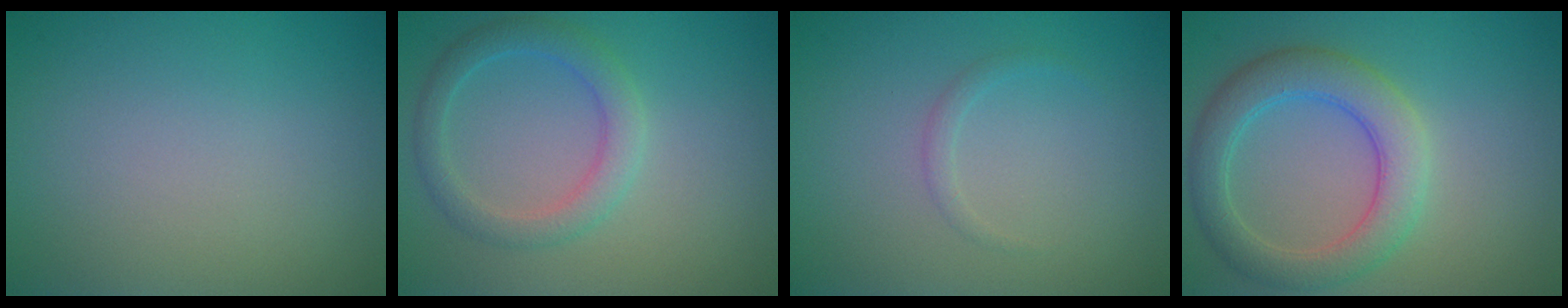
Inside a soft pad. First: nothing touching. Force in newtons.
{"total": 2.8, "press": 2.8, "slide": 0.1}
{"total": 0.8, "press": 0.8, "slide": 0.1}
{"total": 4.7, "press": 4.7, "slide": 0.2}